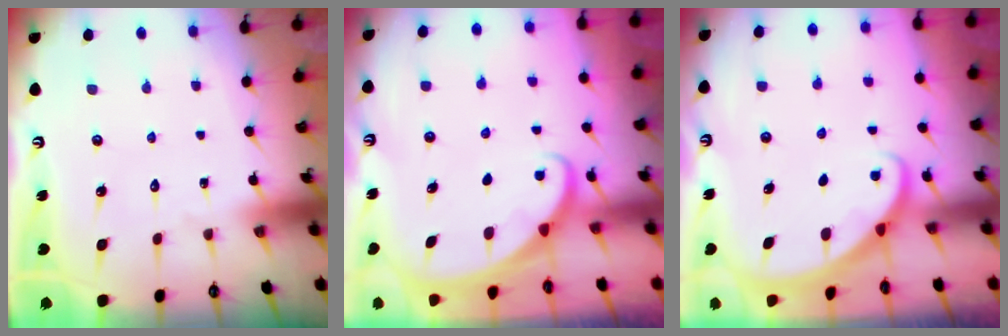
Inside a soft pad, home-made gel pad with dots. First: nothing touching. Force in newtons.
{"total": 1.6, "press": 1.5, "slide": 0.1}
{"total": 1.8, "press": 1.8, "slide": 0.1}